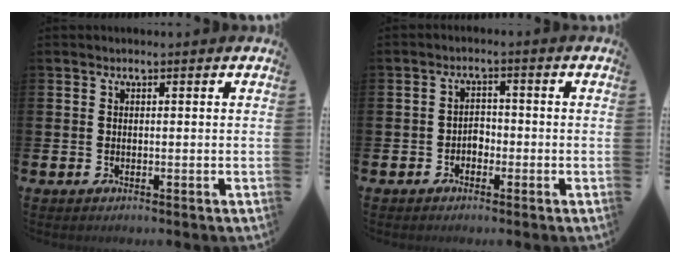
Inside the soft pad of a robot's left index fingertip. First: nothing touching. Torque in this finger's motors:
{"motor_torque": [0.27, 0.26, 0.03, 0.00]}